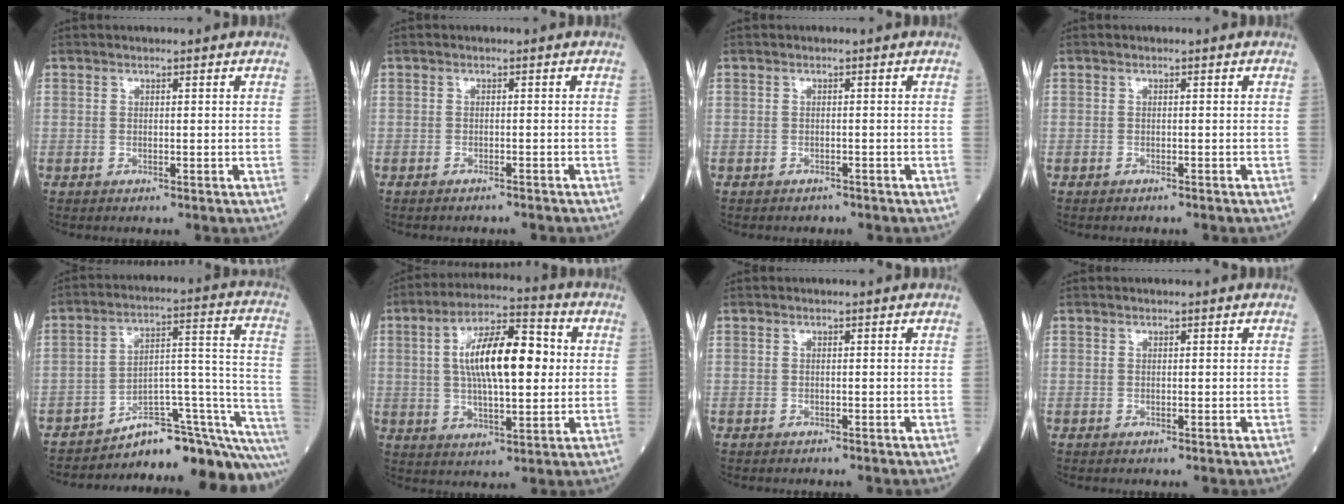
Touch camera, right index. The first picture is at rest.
{"total": 2.5, "force": [-2.4, 0.0, 0.5], "torque": [-0.009, -0.002, -0.031]}
{"total": 1.2, "force": [-1.1, 0.5, 0.0], "torque": [-0.004, 0.001, -0.018]}
{"total": 1.4, "force": [-1.4, 0.0, 0.4], "torque": [-0.009, -0.001, -0.018]}
{"total": 20.0, "force": [-19.0, 1.0, 5.9], "torque": [-0.007, 0.067, -0.264]}
{"total": 14.0, "force": [2.0, 4.3, 13.2], "torque": [-0.234, 0.026, 0.029]}
{"total": 0.9, "force": [-0.8, 0.2, 0.3], "torque": [-0.008, -0.001, -0.012]}
{"total": 0.0}